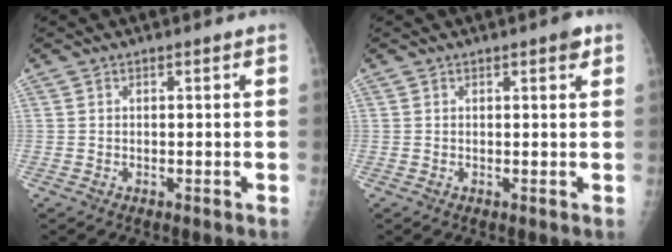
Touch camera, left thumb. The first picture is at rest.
{"total": 1.8, "force": [1.0, 0.5, 1.4], "torque": [-0.017, -0.002, 0.011]}